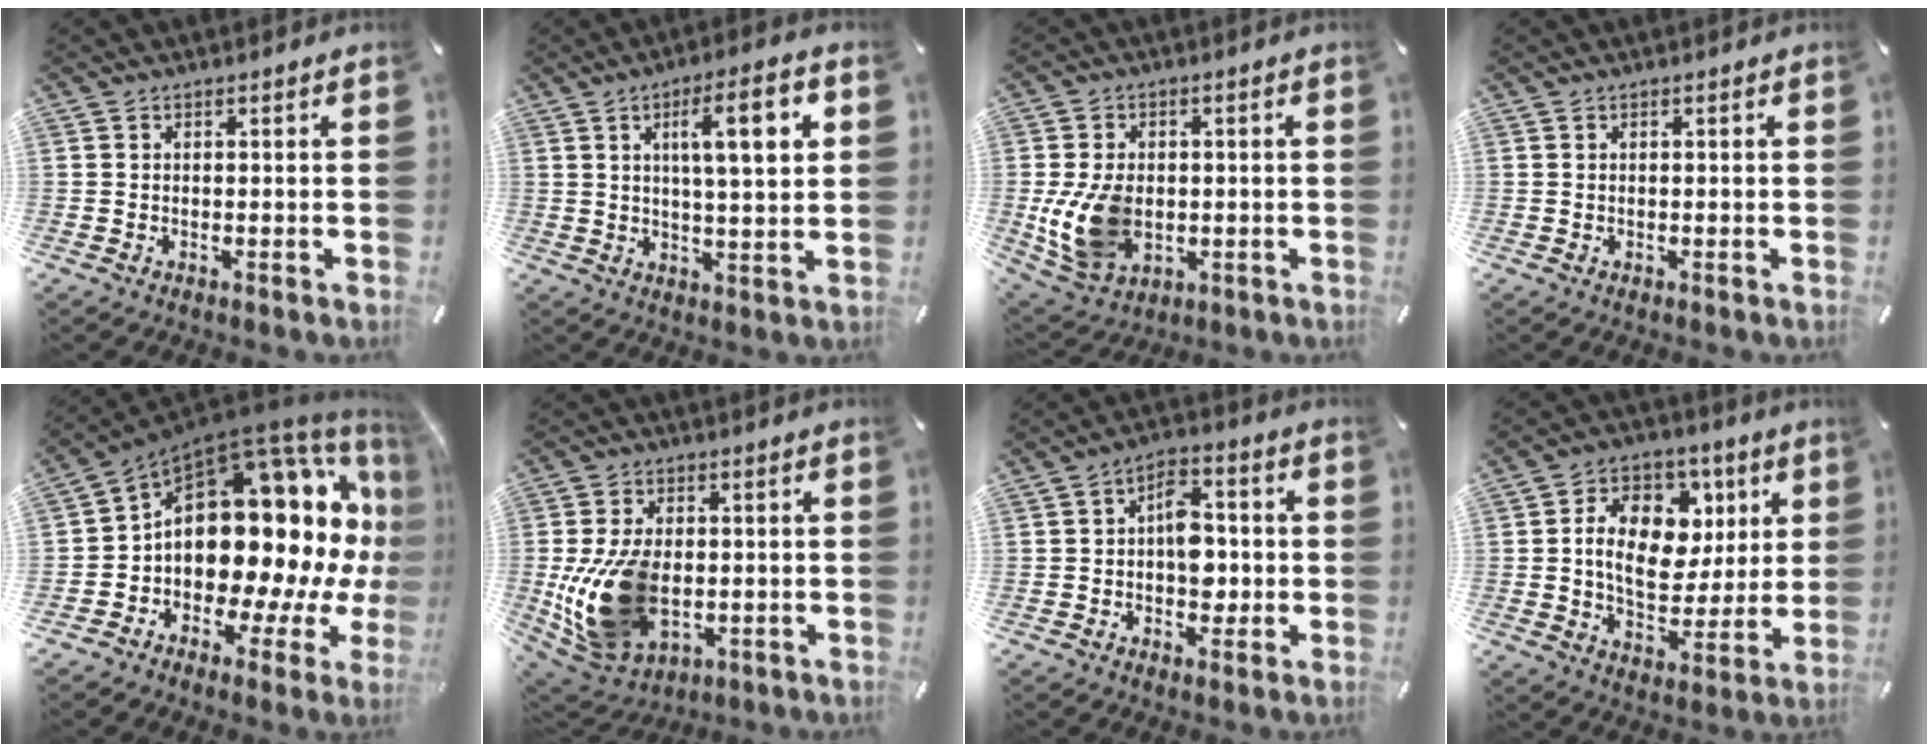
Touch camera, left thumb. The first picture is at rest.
{"total": 12.4, "force": [4.1, 3.0, 11.3], "torque": [-0.179, -0.001, 0.056]}
{"total": 12.0, "force": [-1.3, 8.8, 8.1], "torque": [-0.169, 0.002, -0.020]}
{"total": 0.0}
{"total": 21.7, "force": [4.6, 13.2, 16.6], "torque": [-0.262, -0.066, 0.093]}
{"total": 17.5, "force": [-2.1, 11.8, 12.7], "torque": [-0.266, -0.005, -0.032]}
{"total": 8.7, "force": [-0.6, 6.1, 6.2], "torque": [-0.063, 0.002, -0.014]}
{"total": 15.5, "force": [3.1, 11.5, 10.0], "torque": [-0.174, 0.001, 0.060]}